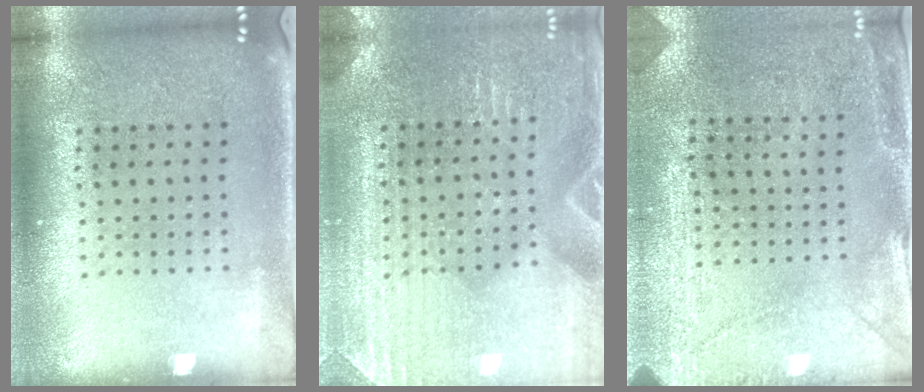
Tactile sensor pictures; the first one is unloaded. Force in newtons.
{"total": 3.1, "press": 3.1, "slide": 0.5}
{"total": 3.0, "press": 2.8, "slide": 1.0}